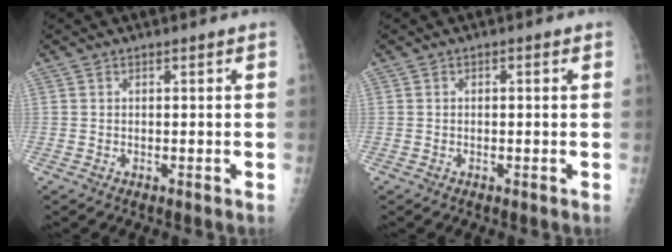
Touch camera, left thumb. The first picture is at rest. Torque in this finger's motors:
{"motor_torque": [-0.27, -0.18, -0.21, -0.20, -0.01]}